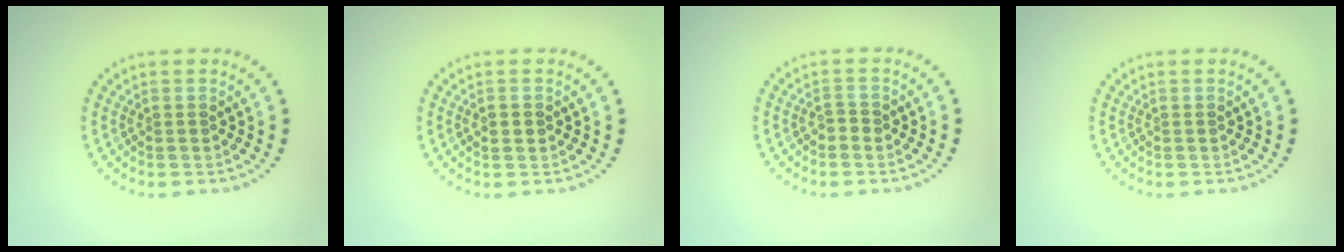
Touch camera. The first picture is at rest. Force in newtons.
{"total": 1.1, "press": 1.1, "slide": 0.2}
{"total": 0.9, "press": 0.8, "slide": 0.3}
{"total": 0.0}